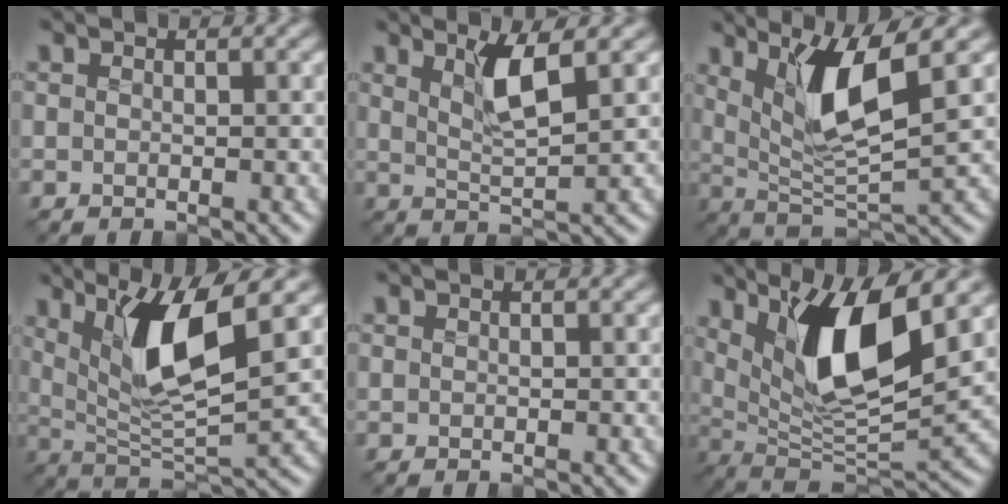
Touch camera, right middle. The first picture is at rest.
{"total": 3.4, "force": [1.5, 0.6, 3.0], "torque": [-0.060, -0.007, 0.031]}
{"total": 6.5, "force": [2.5, 1.4, 5.9], "torque": [-0.111, -0.014, 0.047]}
{"total": 7.5, "force": [2.8, 1.7, 6.7], "torque": [-0.123, -0.015, 0.051]}
{"total": 0.0}
{"total": 9.1, "force": [3.3, 2.7, 8.1], "torque": [-0.135, -0.022, 0.061]}